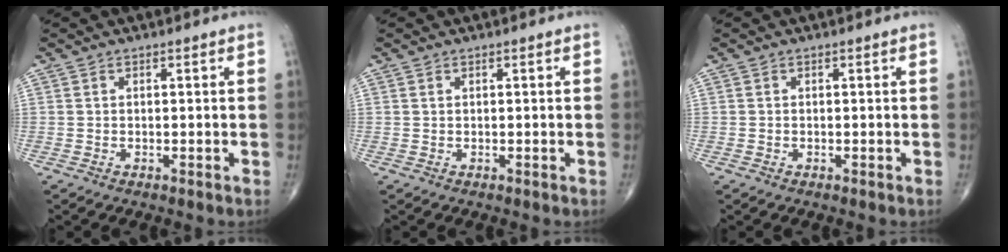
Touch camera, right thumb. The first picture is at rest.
{"total": 0.0}
{"total": 0.0}